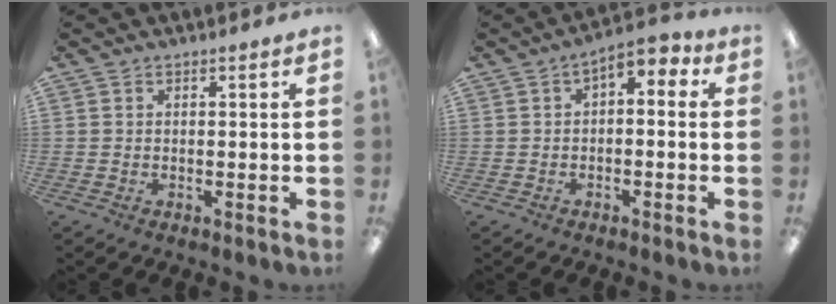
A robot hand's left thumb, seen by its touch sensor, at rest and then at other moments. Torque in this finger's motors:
{"motor_torque": [-0.07, 0.21, 0.12, 0.54, 0.02]}